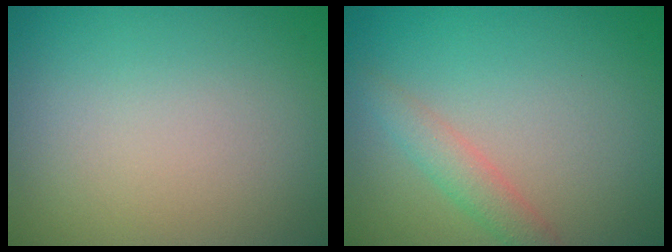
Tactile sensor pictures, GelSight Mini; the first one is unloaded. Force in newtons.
{"total": 2.1, "press": 2.1, "slide": 0.1}